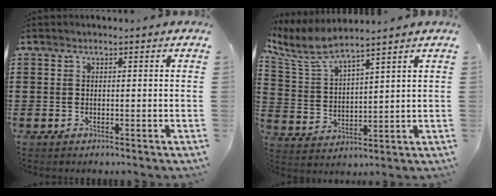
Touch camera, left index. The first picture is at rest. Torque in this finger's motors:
{"motor_torque": [2.14, 0.00, 0.14, 0.07]}